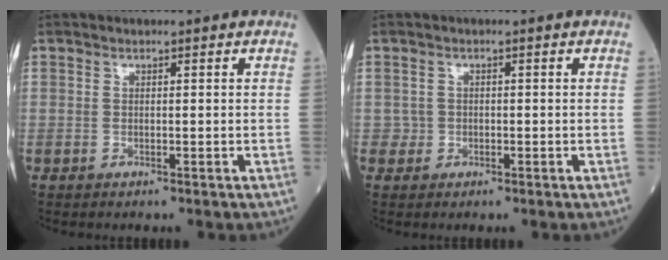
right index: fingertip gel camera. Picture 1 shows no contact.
{"total": 1.3, "force": [-0.3, 1.2, 0.0], "torque": [0.006, 0.006, -0.006]}